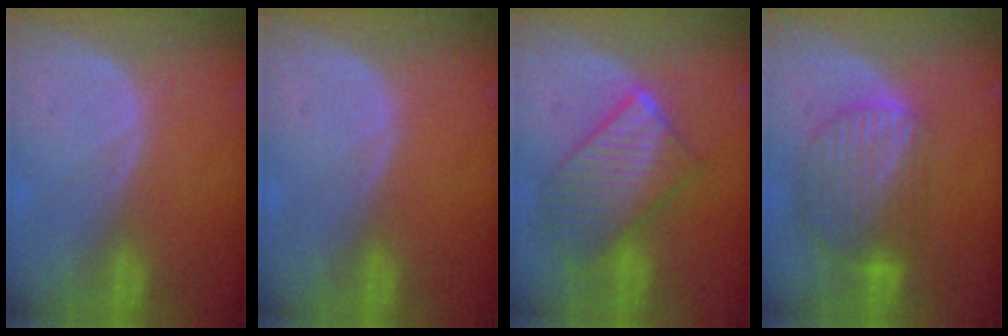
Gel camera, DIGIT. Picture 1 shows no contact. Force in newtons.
{"total": 0.0}
{"total": 10.0, "press": 9.9, "slide": 0.8}
{"total": 9.0, "press": 7.7, "slide": 4.6}